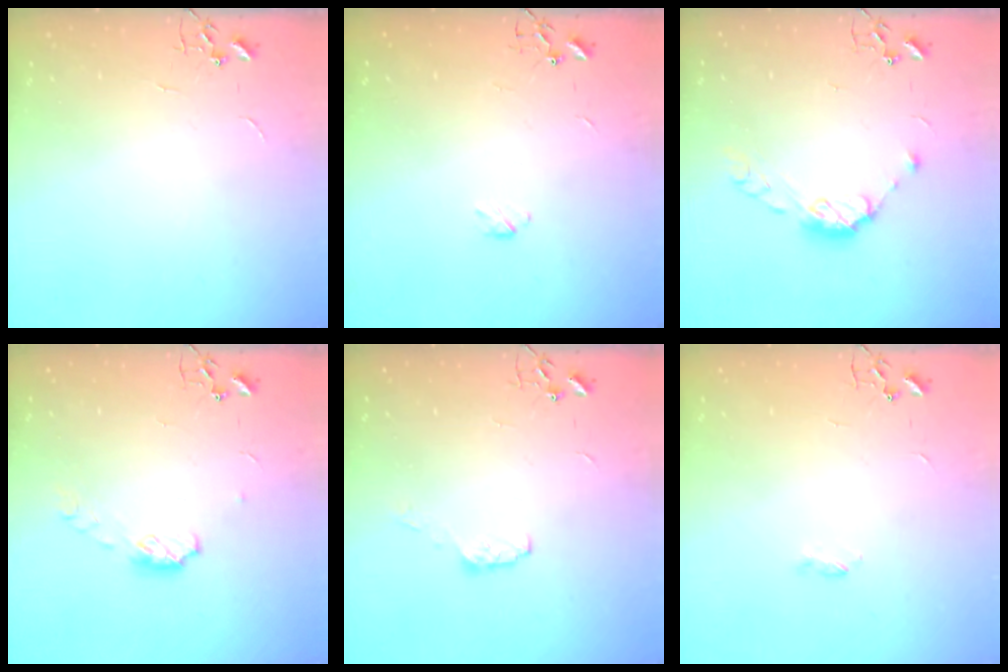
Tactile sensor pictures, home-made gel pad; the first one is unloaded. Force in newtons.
{"total": 2.9, "press": 2.9, "slide": 0.5}
{"total": 9.5, "press": 9.5, "slide": 0.7}
{"total": 5.9, "press": 5.9, "slide": 0.5}
{"total": 4.3, "press": 4.3, "slide": 0.7}
{"total": 2.4, "press": 2.4, "slide": 0.5}